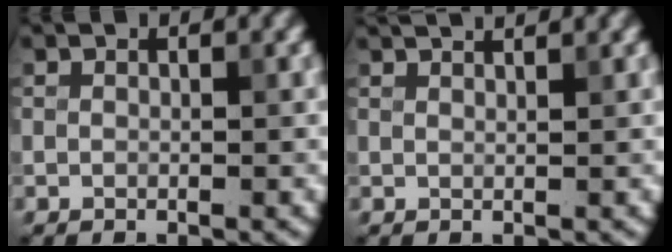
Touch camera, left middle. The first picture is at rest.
{"total": 1.9, "force": [1.8, -0.2, 0.3], "torque": [-0.010, 0.008, 0.028]}